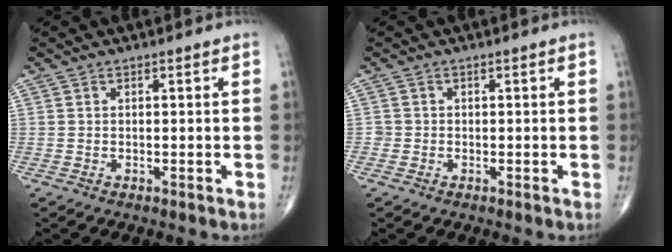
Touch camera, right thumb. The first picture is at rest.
{"total": 0.9, "force": [-0.2, 0.9, 0.0], "torque": [0.004, 0.006, -0.006]}